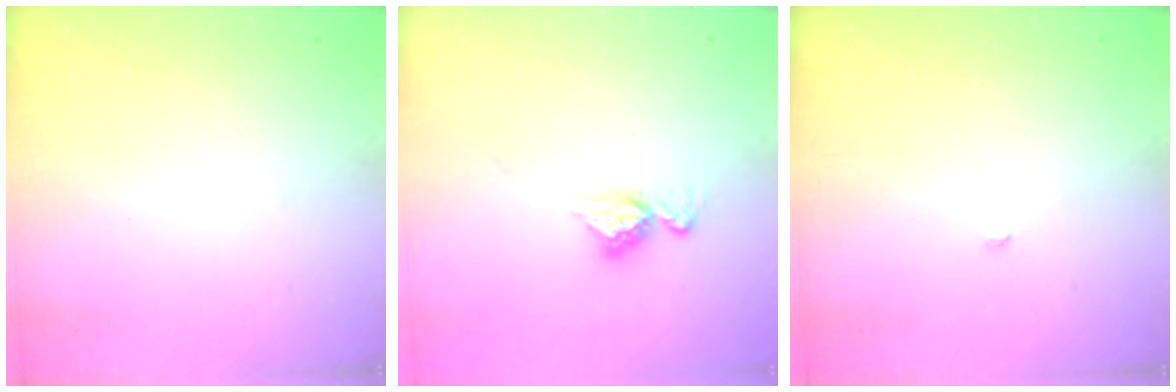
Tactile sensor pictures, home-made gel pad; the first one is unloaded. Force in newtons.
{"total": 9.4, "press": 9.4, "slide": 0.8}
{"total": 2.9, "press": 2.9, "slide": 0.3}